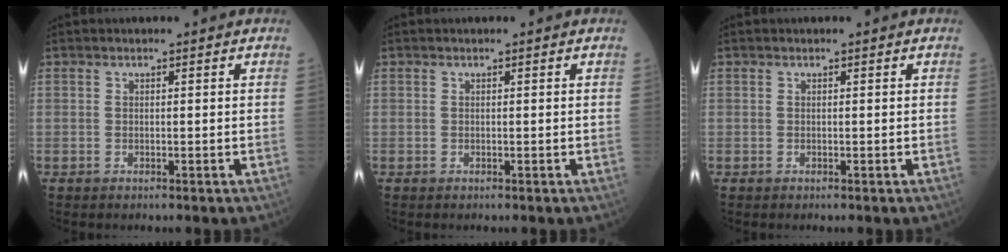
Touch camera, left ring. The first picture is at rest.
{"total": 0.0}
{"total": 0.0}